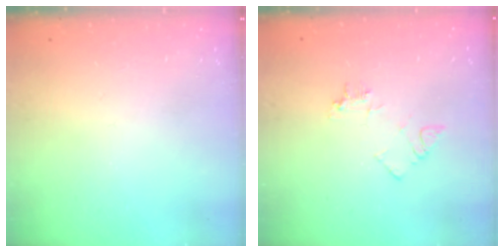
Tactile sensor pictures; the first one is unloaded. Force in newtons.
{"total": 5.6, "press": 5.5, "slide": 0.6}